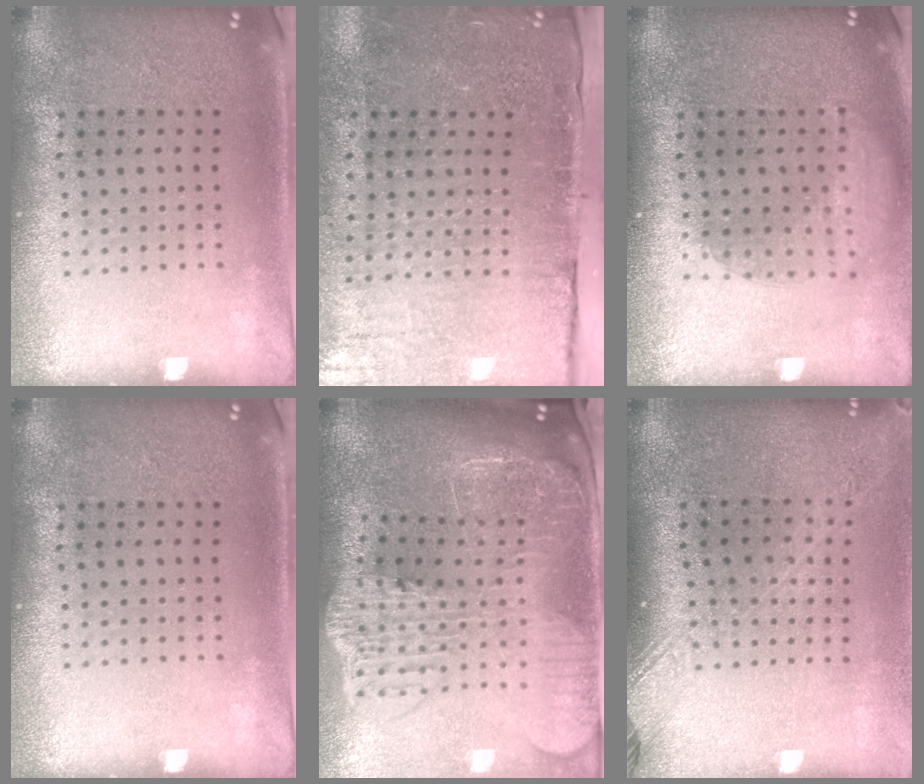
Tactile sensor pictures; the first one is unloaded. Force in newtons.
{"total": 4.4, "press": 3.8, "slide": 2.2}
{"total": 1.6, "press": 1.2, "slide": 1.0}
{"total": 0.0}
{"total": 3.9, "press": 3.1, "slide": 2.5}
{"total": 2.1, "press": 1.6, "slide": 1.4}